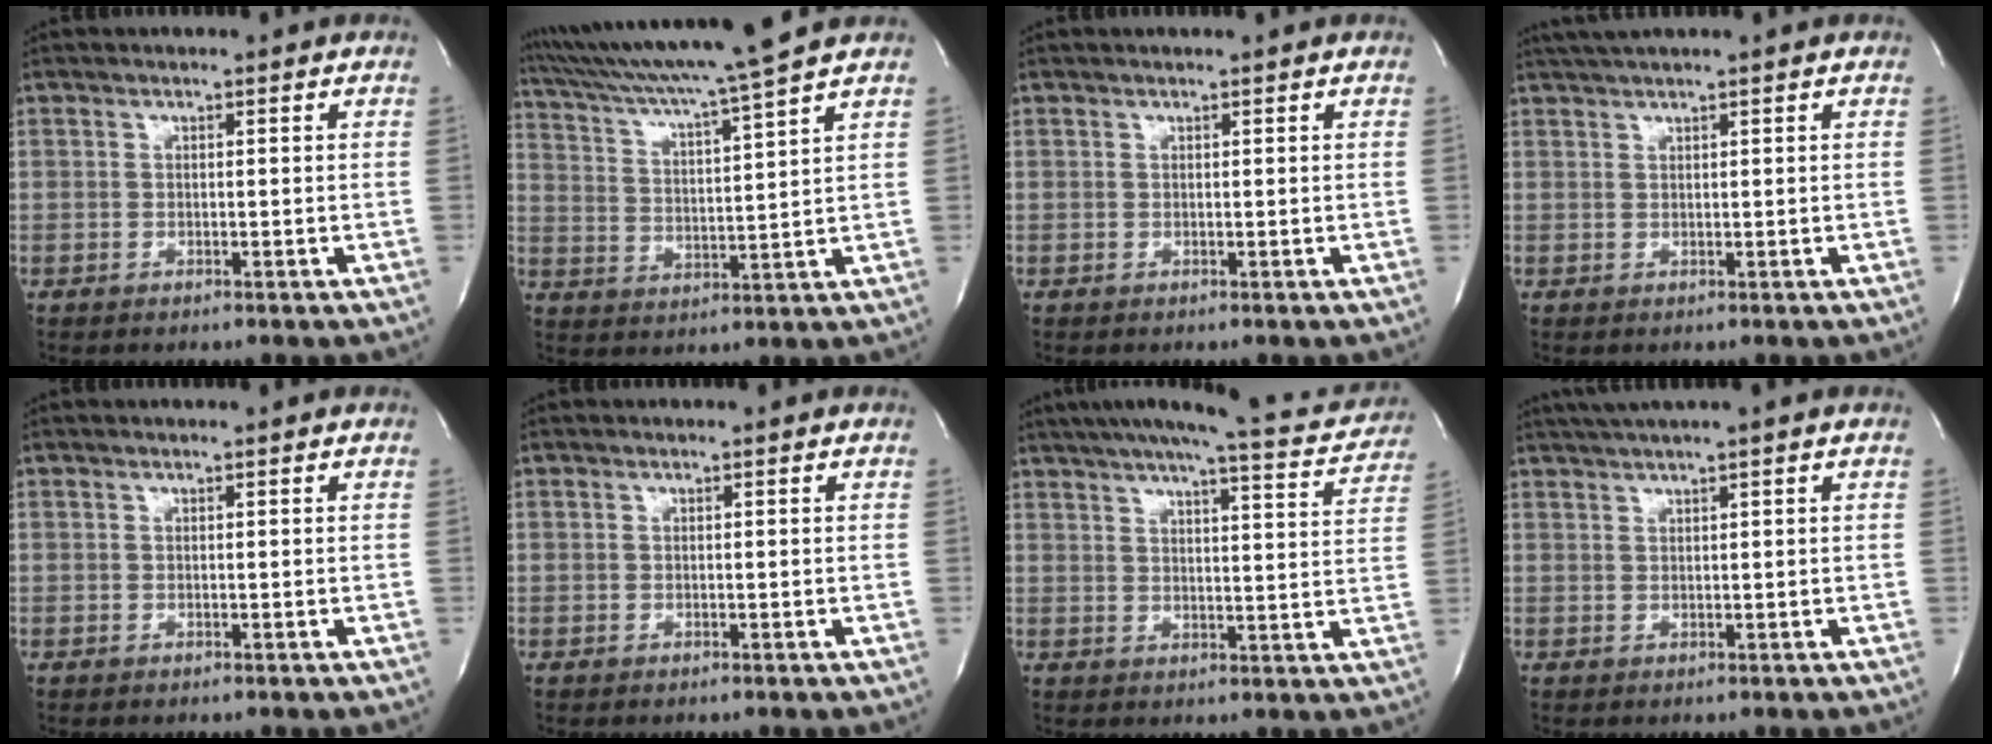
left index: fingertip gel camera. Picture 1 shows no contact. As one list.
[{"total": 14.4, "force": [12.4, -2.4, 6.8], "torque": [-0.123, -0.010, 0.198]}, {"total": 1.0, "force": [0.8, 0.0, 0.5], "torque": [-0.006, 0.008, 0.011]}, {"total": 2.9, "force": [2.4, -0.6, 1.5], "torque": [-0.025, 0.019, 0.046]}, {"total": 0.0}, {"total": 0.0}, {"total": 17.0, "force": [15.6, 1.8, 6.4], "torque": [-0.092, -0.017, 0.187]}, {"total": 3.8, "force": [2.8, -0.9, 2.4], "torque": [-0.043, 0.018, 0.052]}]